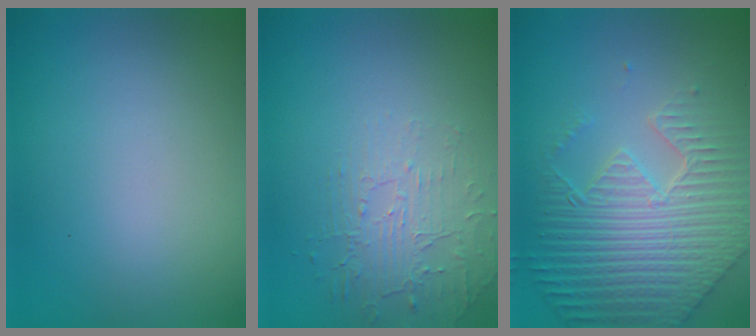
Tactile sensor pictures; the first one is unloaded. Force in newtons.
{"total": 1.9, "press": 1.0, "slide": 1.6}
{"total": 8.0, "press": 5.9, "slide": 5.4}